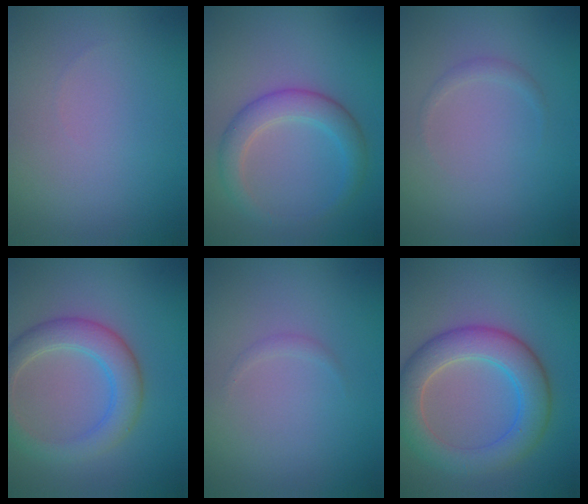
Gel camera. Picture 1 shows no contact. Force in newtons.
{"total": 3.3, "press": 3.3, "slide": 0.1}
{"total": 0.8, "press": 0.8, "slide": 0.0}
{"total": 4.4, "press": 4.4, "slide": 0.2}
{"total": 0.5, "press": 0.5, "slide": 0.0}
{"total": 6.0, "press": 6.0, "slide": 0.1}